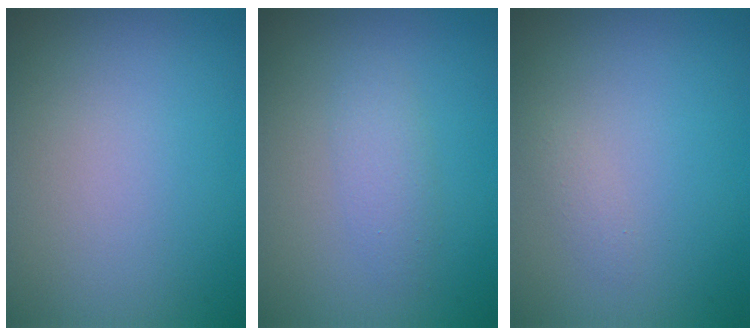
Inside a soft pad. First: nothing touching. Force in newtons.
{"total": 1.7, "press": 1.7, "slide": 0.0}
{"total": 0.7, "press": 0.7, "slide": 0.1}